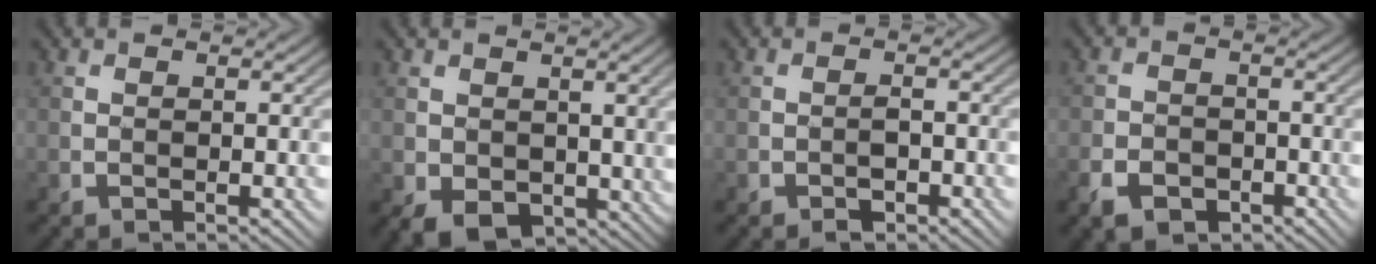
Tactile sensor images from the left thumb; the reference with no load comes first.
{"total": 4.7, "force": [-0.4, 3.7, 3.0], "torque": [-0.067, -0.024, 0.001]}
{"total": 1.9, "force": [-1.2, 1.1, 0.9], "torque": [-0.012, 0.003, -0.023]}
{"total": 4.5, "force": [-2.8, 2.9, 2.0], "torque": [-0.043, -0.004, -0.056]}